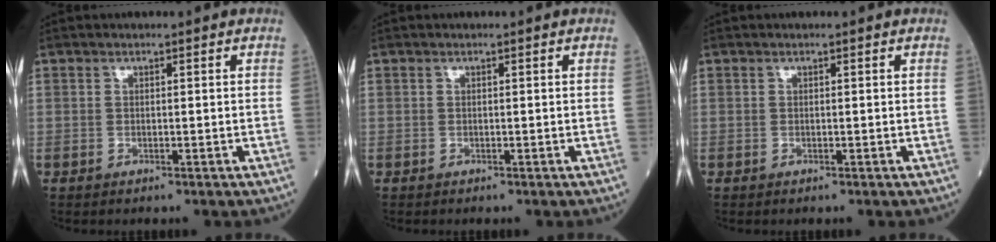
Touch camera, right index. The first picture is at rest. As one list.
[{"total": 0.0}, {"total": 0.0}]